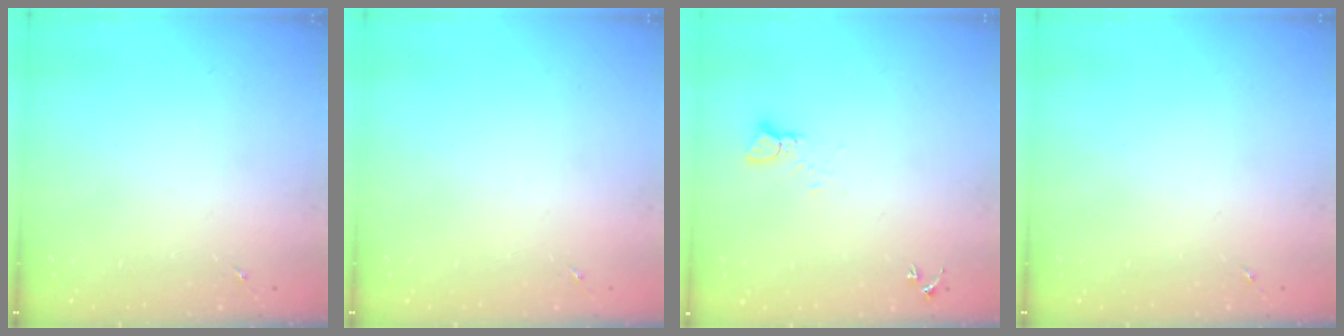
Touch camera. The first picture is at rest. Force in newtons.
{"total": 0.0}
{"total": 2.4, "press": 2.4, "slide": 0.2}
{"total": 0.0}